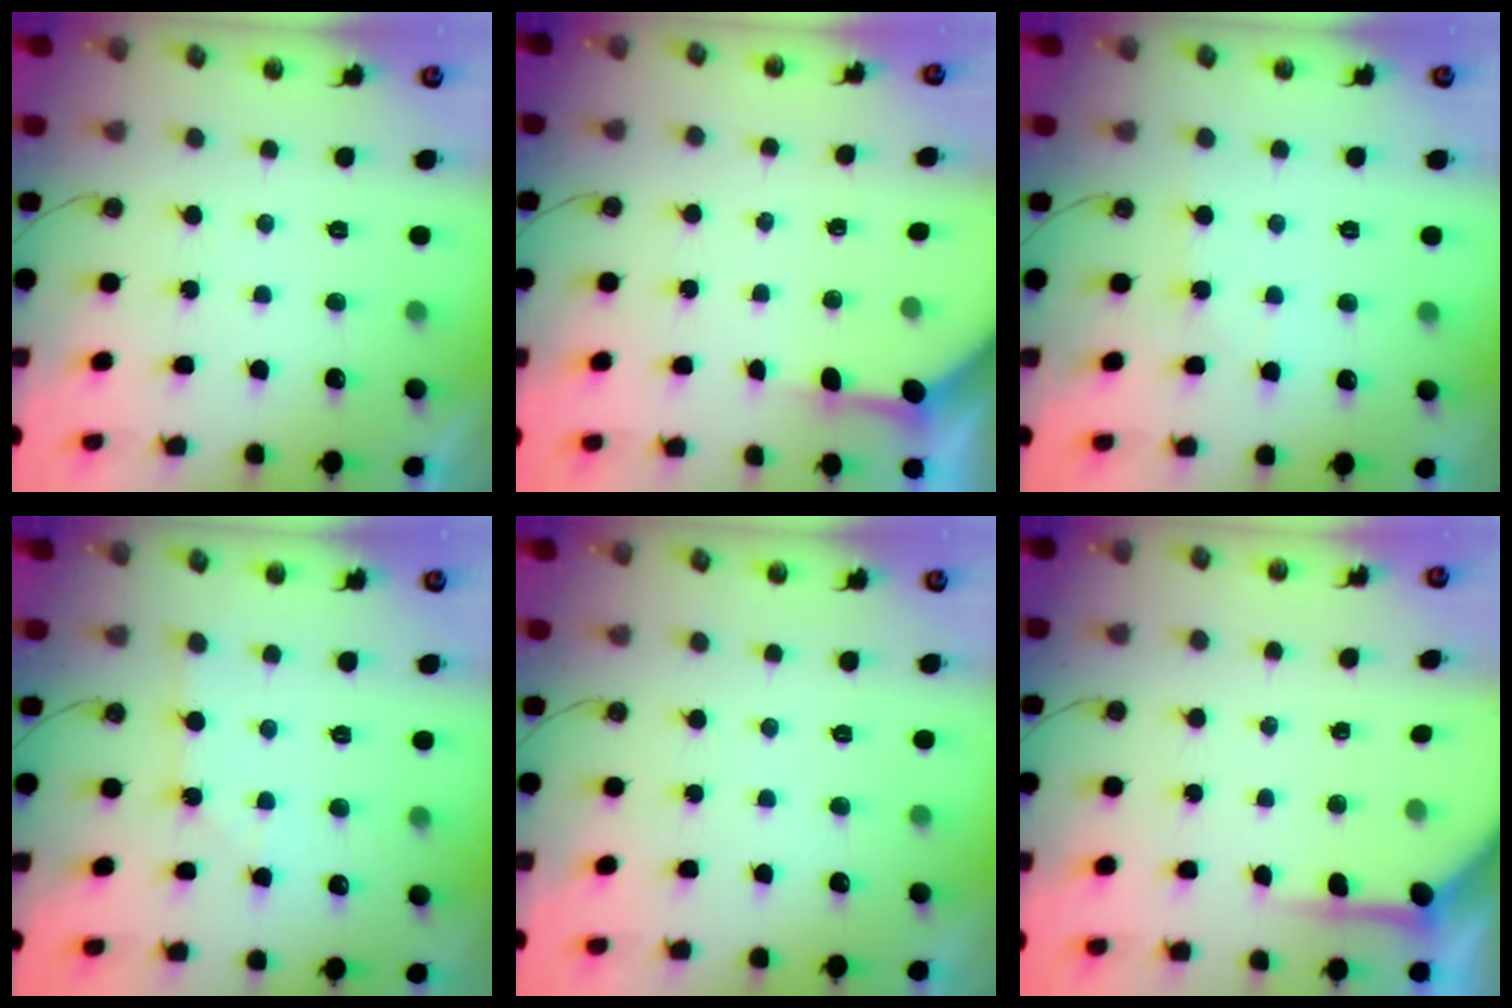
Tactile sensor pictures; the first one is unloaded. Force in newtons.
{"total": 3.5, "press": 3.5, "slide": 0.5}
{"total": 3.1, "press": 3.1, "slide": 0.5}
{"total": 1.7, "press": 1.7, "slide": 0.3}
{"total": 0.0}
{"total": 5.1, "press": 5.1, "slide": 0.3}